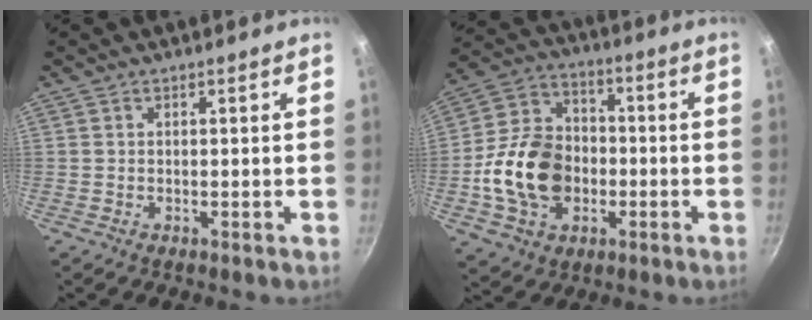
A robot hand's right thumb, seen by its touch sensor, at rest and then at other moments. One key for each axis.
{"total": 17.2, "fx": -3.1, "fy": 13.0, "fz": 10.9, "tx": -0.177, "ty": 0.033, "tz": -0.060}